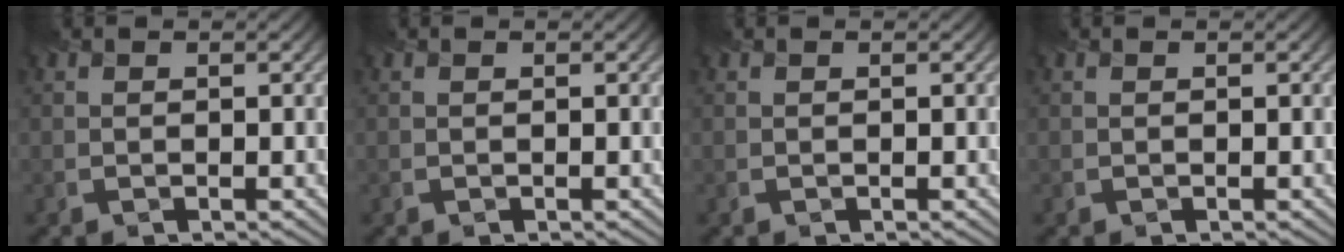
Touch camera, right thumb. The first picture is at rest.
{"total": 0.0}
{"total": 0.0}
{"total": 0.0}